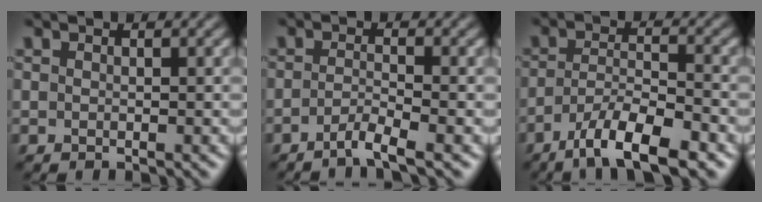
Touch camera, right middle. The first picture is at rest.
{"total": 2.3, "force": [-1.4, 0.2, 1.7], "torque": [-0.026, 0.001, -0.039]}
{"total": 7.4, "force": [-5.1, 1.8, 5.0], "torque": [-0.084, -0.001, -0.089]}